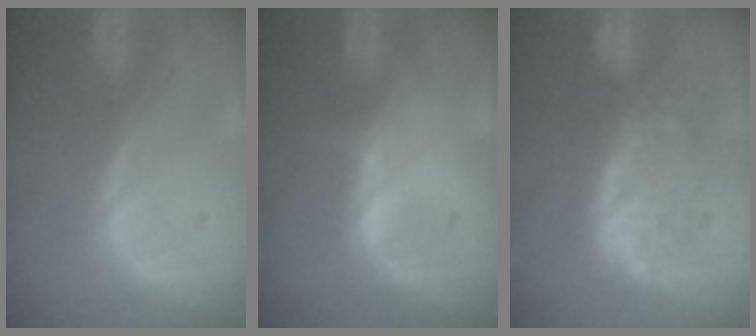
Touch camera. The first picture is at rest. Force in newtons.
{"total": 0.6, "press": 0.5, "slide": 0.3}
{"total": 8.1, "press": 8.1, "slide": 0.2}